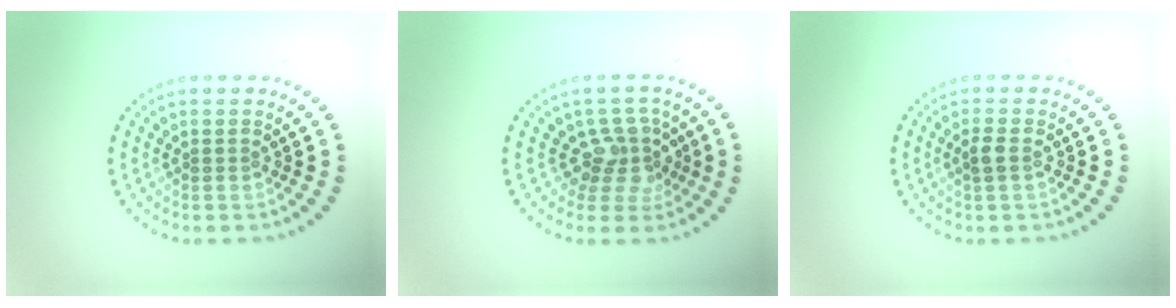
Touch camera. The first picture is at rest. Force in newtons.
{"total": 3.2, "press": 2.7, "slide": 1.8}
{"total": 1.2, "press": 1.2, "slide": 0.3}